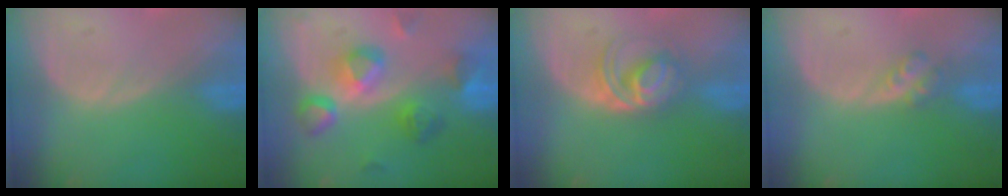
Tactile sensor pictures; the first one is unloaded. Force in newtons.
{"total": 8.3, "press": 8.1, "slide": 1.7}
{"total": 5.4, "press": 5.3, "slide": 1.1}
{"total": 2.7, "press": 2.3, "slide": 1.3}